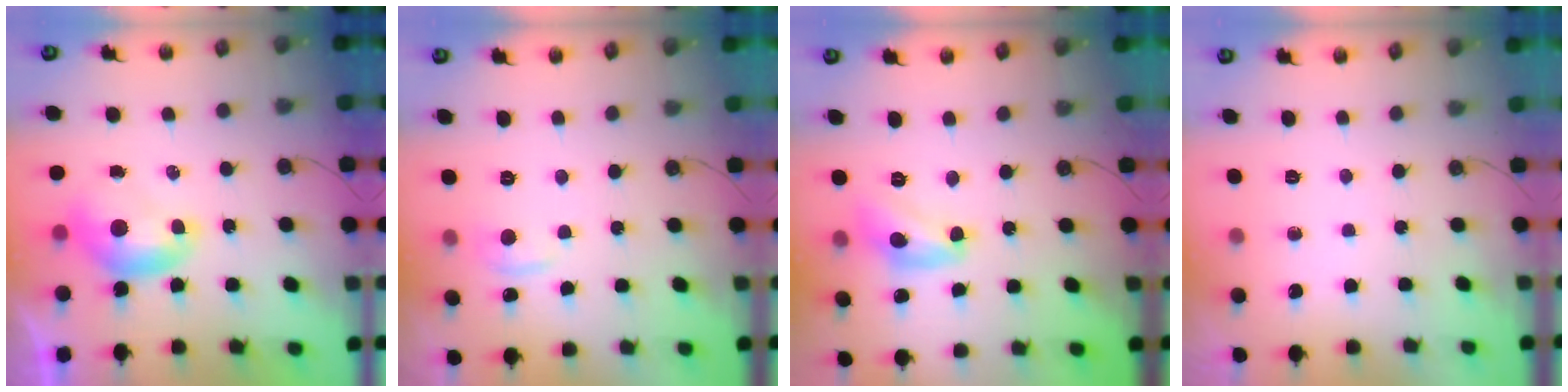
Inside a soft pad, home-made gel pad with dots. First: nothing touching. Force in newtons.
{"total": 1.2, "press": 0.8, "slide": 0.9}
{"total": 9.8, "press": 9.8, "slide": 0.7}
{"total": 0.0}